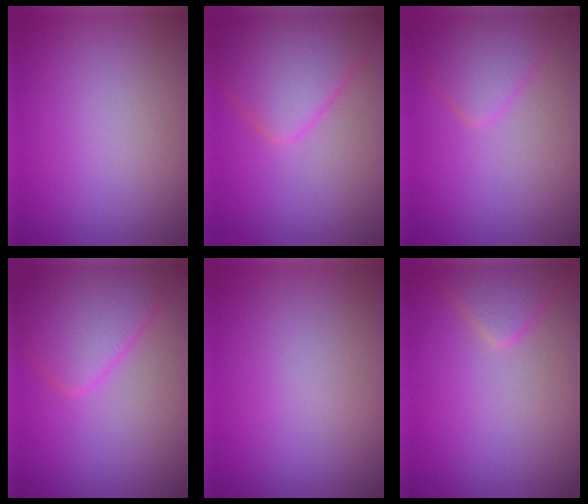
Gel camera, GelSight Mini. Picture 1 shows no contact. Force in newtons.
{"total": 5.6, "press": 5.6, "slide": 0.2}
{"total": 2.6, "press": 2.6, "slide": 0.1}
{"total": 5.1, "press": 5.0, "slide": 0.3}
{"total": 0.0}
{"total": 2.3, "press": 2.3, "slide": 0.2}